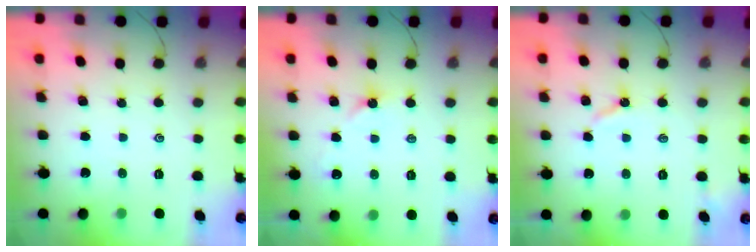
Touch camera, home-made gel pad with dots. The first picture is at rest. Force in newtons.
{"total": 2.6, "press": 2.5, "slide": 0.5}
{"total": 3.4, "press": 3.4, "slide": 0.6}